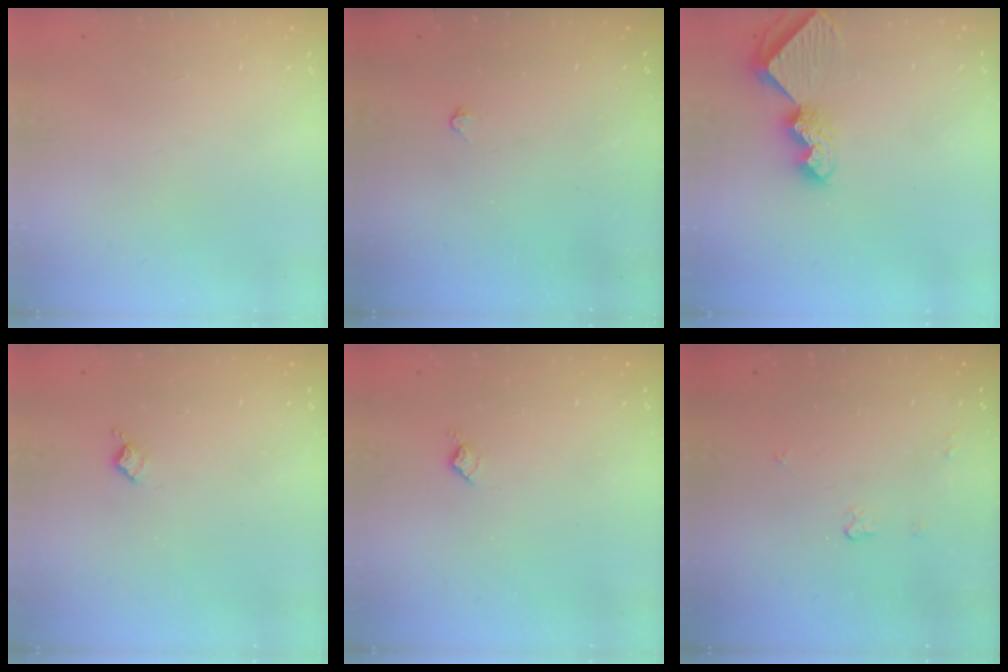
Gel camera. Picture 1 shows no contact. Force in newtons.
{"total": 2.4, "press": 2.4, "slide": 0.5}
{"total": 9.6, "press": 9.5, "slide": 0.9}
{"total": 4.8, "press": 4.8, "slide": 0.6}
{"total": 3.8, "press": 3.8, "slide": 0.6}
{"total": 3.6, "press": 3.6, "slide": 0.0}